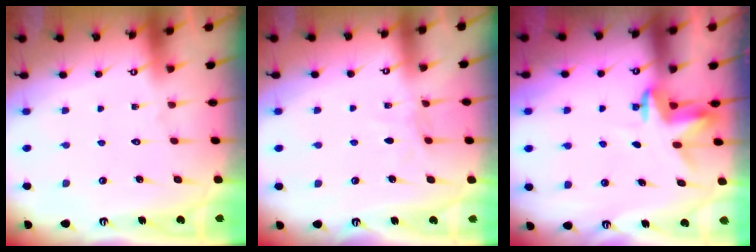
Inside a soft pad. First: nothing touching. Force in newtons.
{"total": 4.4, "press": 4.3, "slide": 0.5}
{"total": 3.5, "press": 3.5, "slide": 0.3}